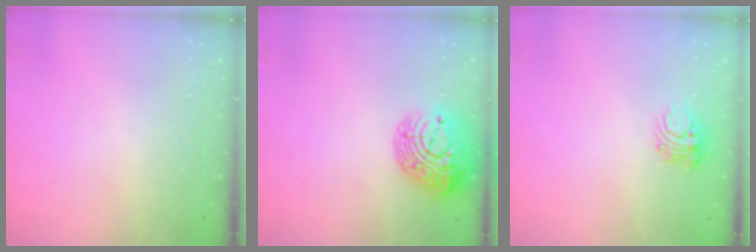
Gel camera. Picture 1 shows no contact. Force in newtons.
{"total": 15.1, "press": 15.1, "slide": 1.0}
{"total": 6.3, "press": 6.3, "slide": 0.6}